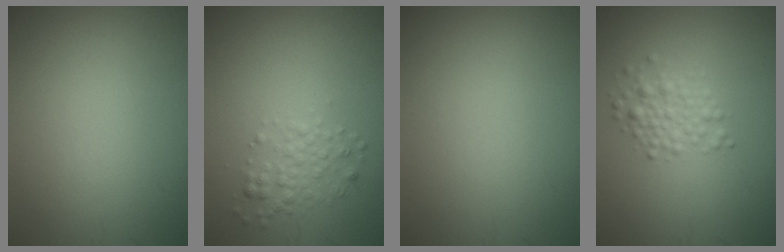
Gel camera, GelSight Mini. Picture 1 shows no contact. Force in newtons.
{"total": 2.0, "press": 2.0, "slide": 0.1}
{"total": 0.0}
{"total": 2.5, "press": 2.5, "slide": 0.1}